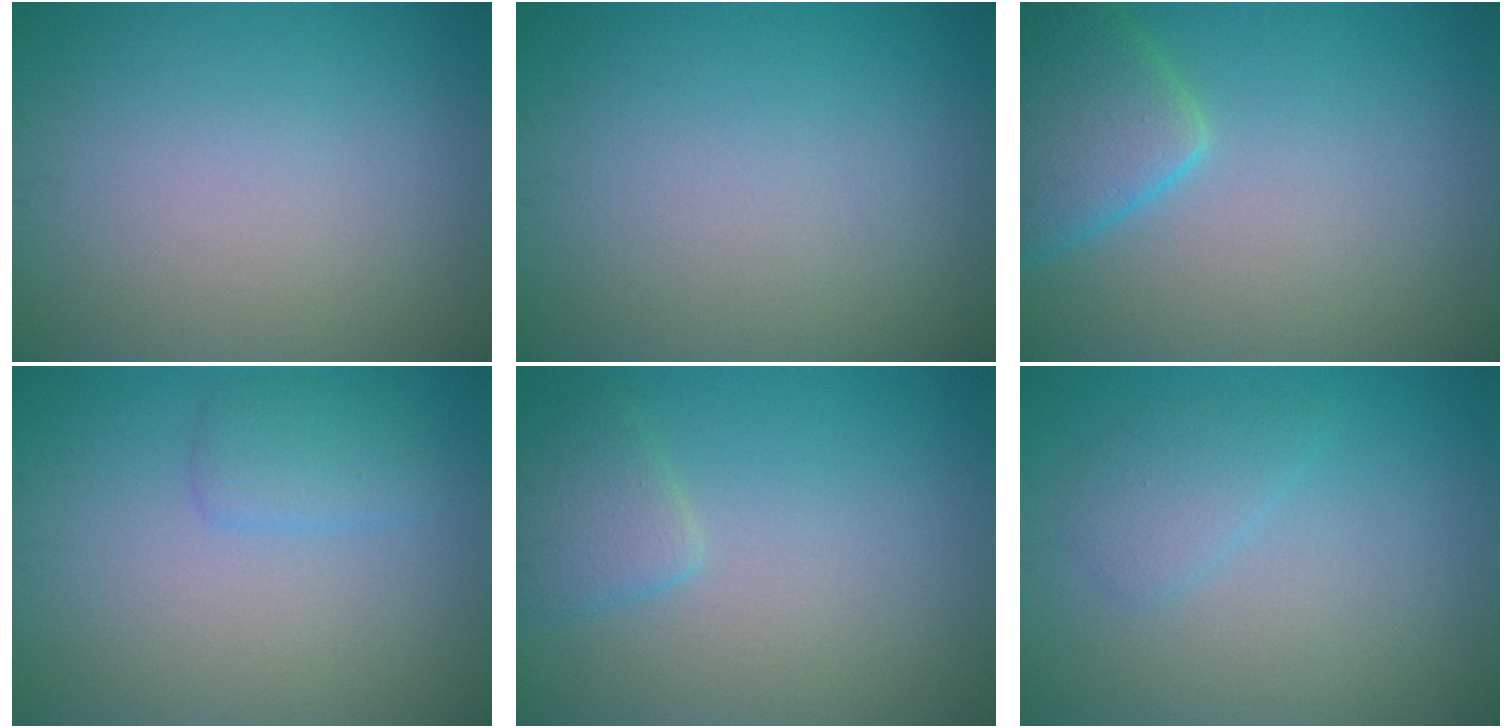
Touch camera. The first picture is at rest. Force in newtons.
{"total": 0.0}
{"total": 5.0, "press": 5.0, "slide": 0.4}
{"total": 1.9, "press": 1.9, "slide": 0.1}
{"total": 2.3, "press": 2.3, "slide": 0.2}
{"total": 1.8, "press": 1.8, "slide": 0.1}